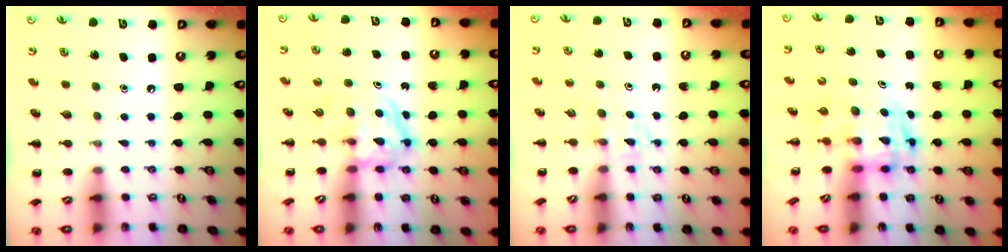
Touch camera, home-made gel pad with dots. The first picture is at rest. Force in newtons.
{"total": 3.9, "press": 3.9, "slide": 0.5}
{"total": 2.5, "press": 2.2, "slide": 1.1}
{"total": 2.8, "press": 2.8, "slide": 0.5}